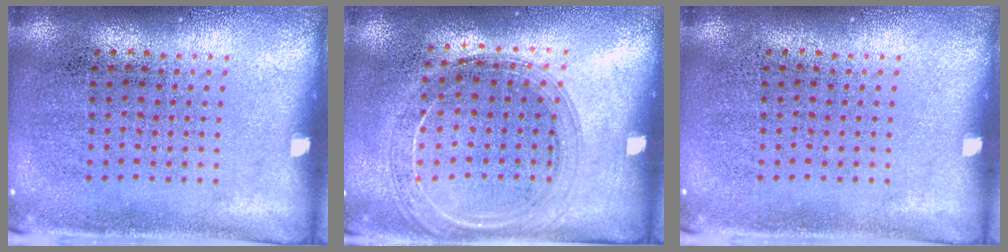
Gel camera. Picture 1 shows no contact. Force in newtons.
{"total": 1.5, "press": 1.5, "slide": 0.2}
{"total": 0.0}